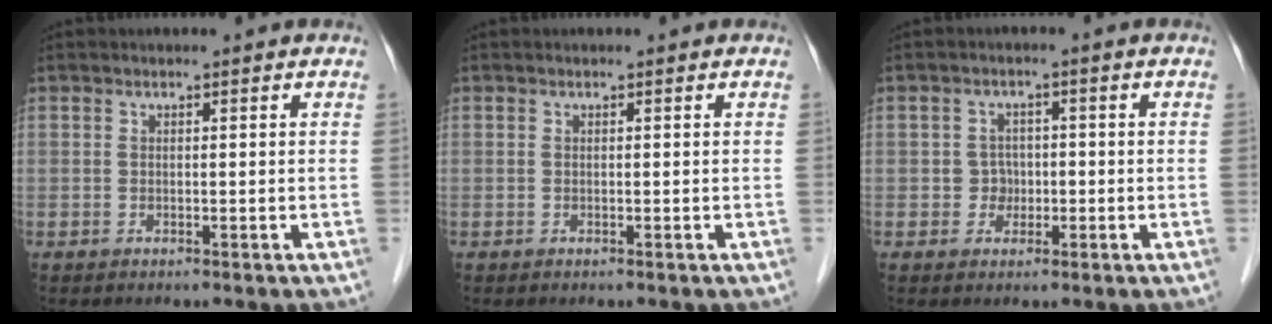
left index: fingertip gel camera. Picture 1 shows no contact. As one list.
[{"total": 0.0}, {"total": 2.6, "force": [-0.6, 2.5, 0.6], "torque": [-0.004, 0.008, -0.008]}]